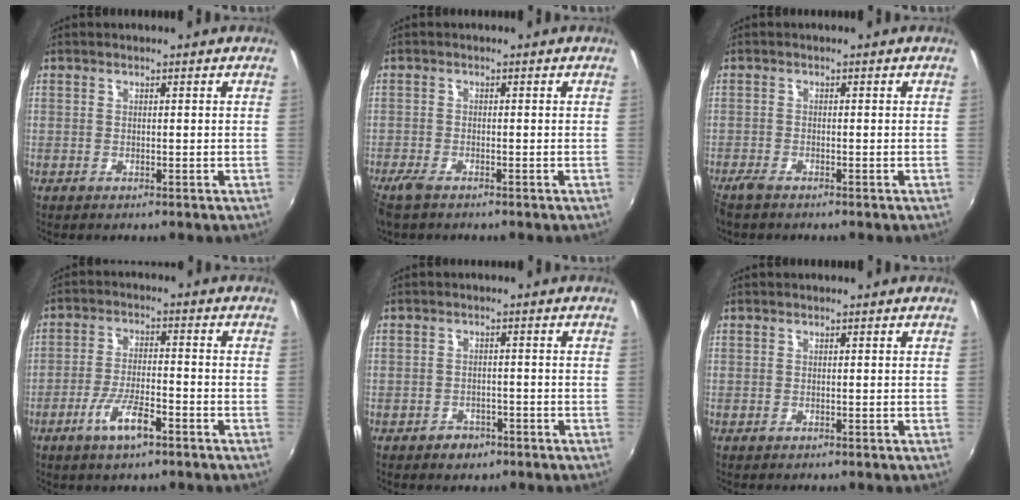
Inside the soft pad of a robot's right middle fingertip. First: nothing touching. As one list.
[{"total": 3.0, "force": [-2.3, 0.9, 1.7], "torque": [-0.044, -0.010, -0.046]}, {"total": 2.4, "force": [-2.0, 0.6, 1.2], "torque": [-0.032, -0.007, -0.041]}, {"total": 7.5, "force": [-4.4, 1.7, 5.9], "torque": [-0.119, -0.006, -0.077]}, {"total": 3.2, "force": [-2.1, 2.3, 0.7], "torque": [-0.023, 0.005, -0.027]}, {"total": 0.0}]